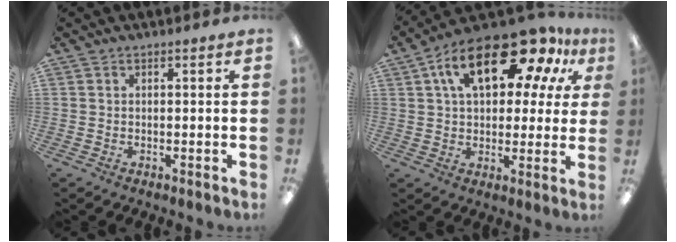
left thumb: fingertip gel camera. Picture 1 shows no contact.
{"total": 20.8, "force": [10.4, 9.8, 15.1], "torque": [-0.245, -0.036, 0.173]}